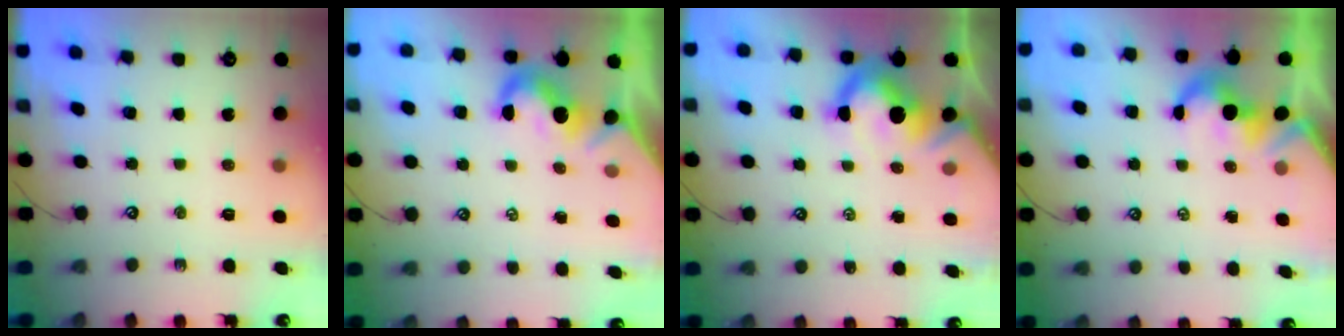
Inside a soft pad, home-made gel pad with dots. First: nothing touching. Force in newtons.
{"total": 1.9, "press": 1.7, "slide": 0.7}
{"total": 9.5, "press": 9.4, "slide": 1.4}
{"total": 1.9, "press": 1.8, "slide": 0.7}